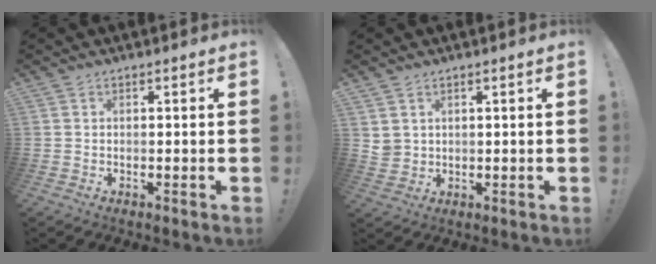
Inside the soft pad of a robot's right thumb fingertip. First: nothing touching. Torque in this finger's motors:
{"motor_torque": [0.07, 0.05, 0.04, -0.04, 0.02]}